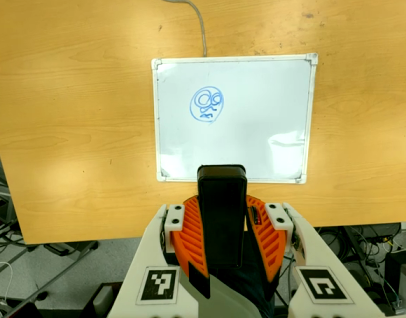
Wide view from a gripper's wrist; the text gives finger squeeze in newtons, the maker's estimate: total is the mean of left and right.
{"total": 9.3, "left": 7.5, "right": 11.1}